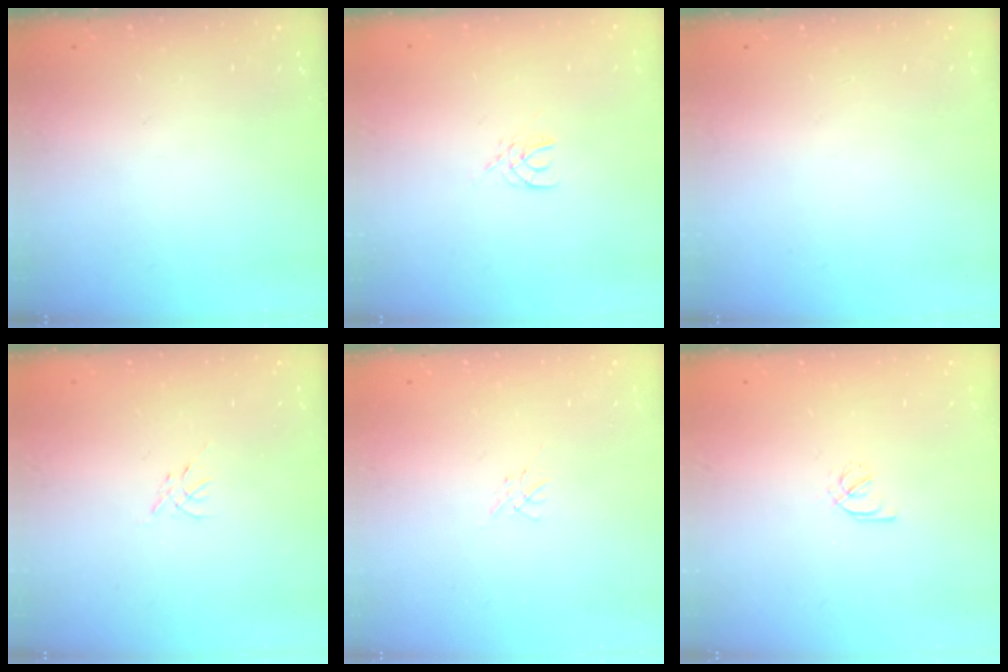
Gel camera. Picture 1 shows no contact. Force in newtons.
{"total": 2.5, "press": 2.5, "slide": 0.4}
{"total": 0.0}
{"total": 0.0}
{"total": 0.0}
{"total": 2.1, "press": 1.9, "slide": 0.8}